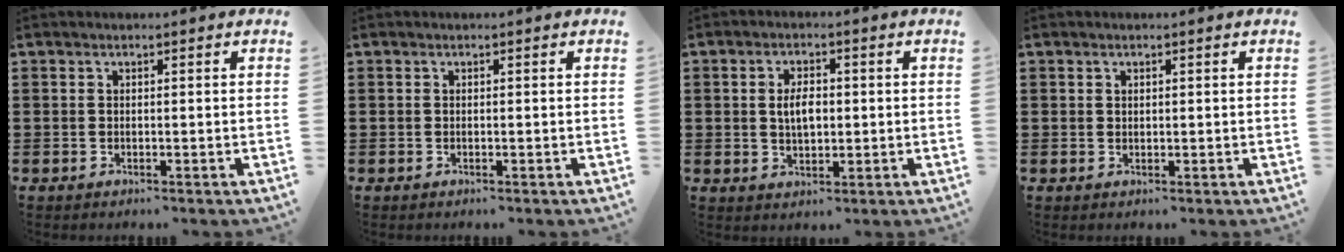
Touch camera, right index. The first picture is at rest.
{"total": 0.0}
{"total": 4.0, "force": [0.2, 2.0, 3.4], "torque": [-0.050, 0.001, -0.002]}
{"total": 0.7, "force": [0.4, 0.5, 0.2], "torque": [-0.005, 0.002, 0.009]}